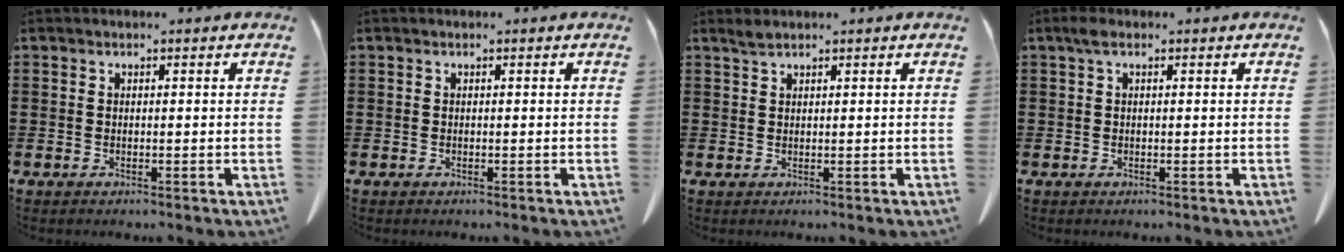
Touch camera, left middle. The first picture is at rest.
{"total": 0.0}
{"total": 1.3, "force": [1.1, 0.1, 0.7], "torque": [-0.017, -0.002, 0.021]}
{"total": 1.2, "force": [0.4, 0.4, 1.0], "torque": [-0.023, 0.004, 0.006]}